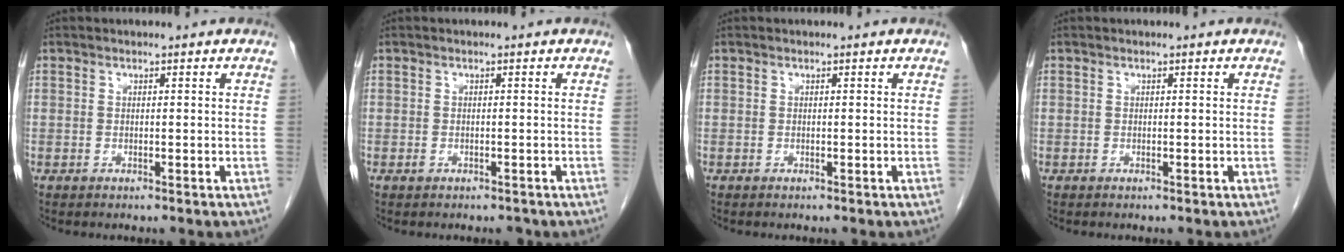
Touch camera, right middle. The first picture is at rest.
{"total": 1.2, "force": [-0.8, 0.7, 0.5], "torque": [-0.009, 0.002, -0.006]}
{"total": 0.0}
{"total": 0.0}